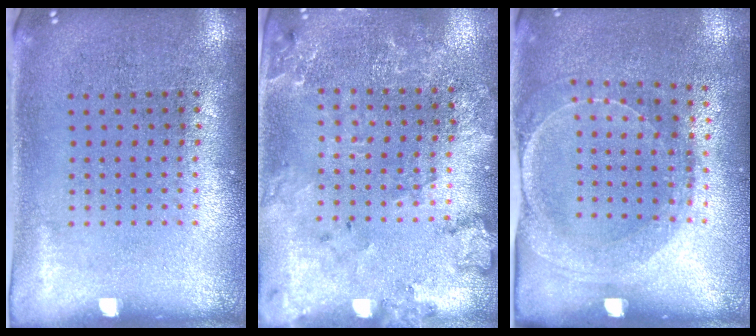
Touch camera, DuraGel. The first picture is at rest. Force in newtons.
{"total": 1.9, "press": 1.9, "slide": 0.2}
{"total": 1.5, "press": 1.5, "slide": 0.4}